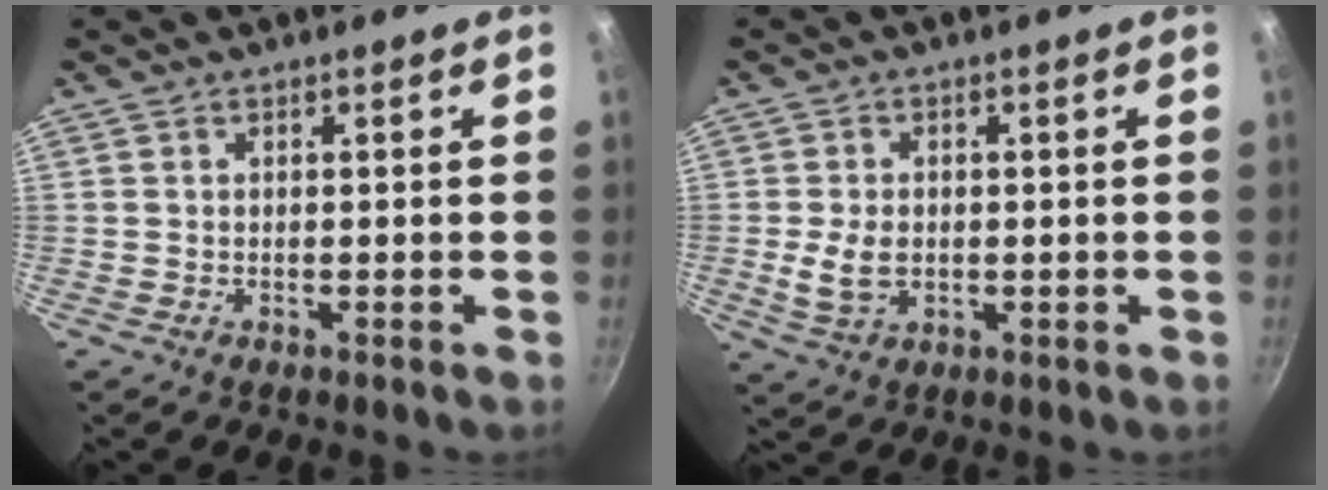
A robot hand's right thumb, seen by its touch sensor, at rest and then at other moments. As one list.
[{"total": 5.8, "force": [-0.3, 4.0, 4.2], "torque": [-0.075, 0.001, 0.000]}]